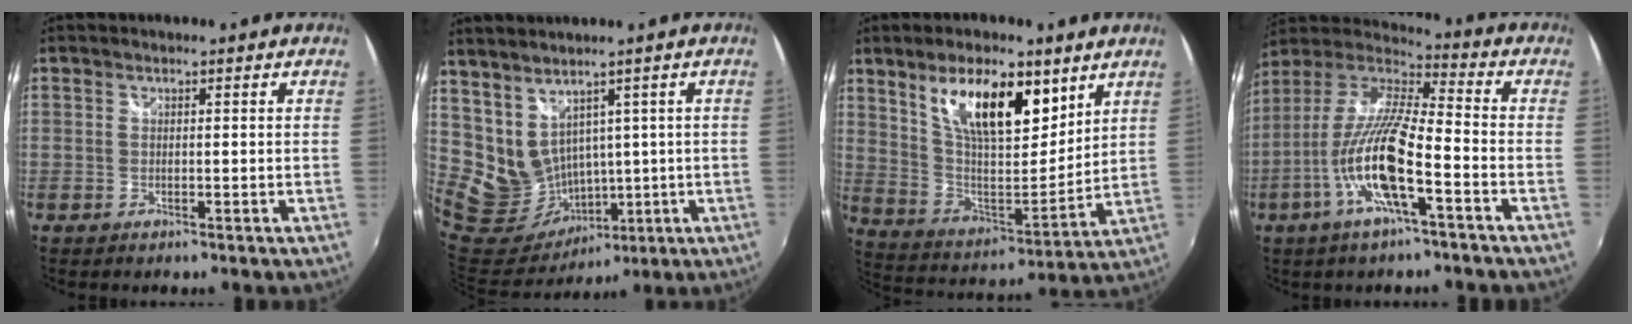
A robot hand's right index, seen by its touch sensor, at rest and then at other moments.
{"total": 12.1, "force": [4.9, 9.4, 5.8], "torque": [-0.147, -0.001, 0.134]}
{"total": 17.5, "force": [9.8, 7.0, 12.8], "torque": [-0.220, 0.001, 0.182]}
{"total": 16.2, "force": [-6.5, 2.8, 14.6], "torque": [-0.283, -0.014, -0.128]}